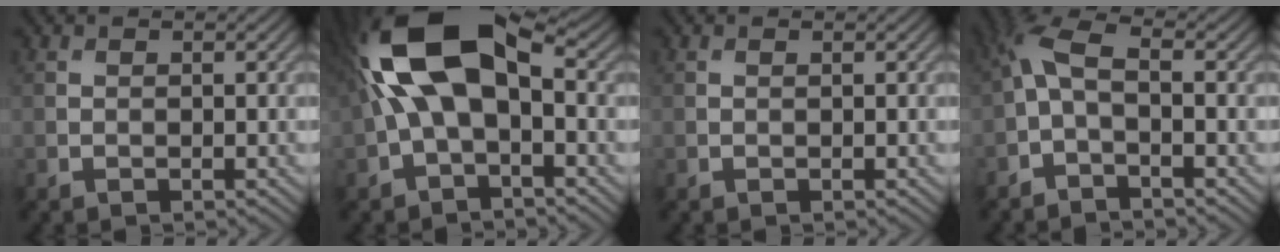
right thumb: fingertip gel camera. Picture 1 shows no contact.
{"total": 13.9, "force": [1.4, 7.3, 11.7], "torque": [-0.241, 0.024, 0.012]}
{"total": 0.0}
{"total": 4.8, "force": [-1.0, 2.0, 4.2], "torque": [-0.099, 0.014, -0.030]}